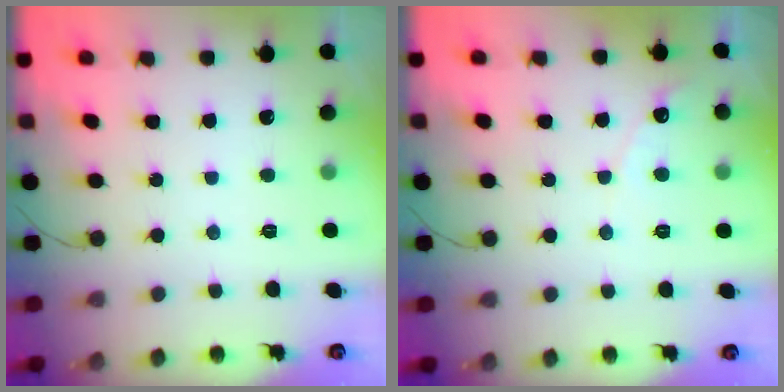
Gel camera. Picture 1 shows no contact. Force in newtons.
{"total": 4.3, "press": 4.3, "slide": 0.4}